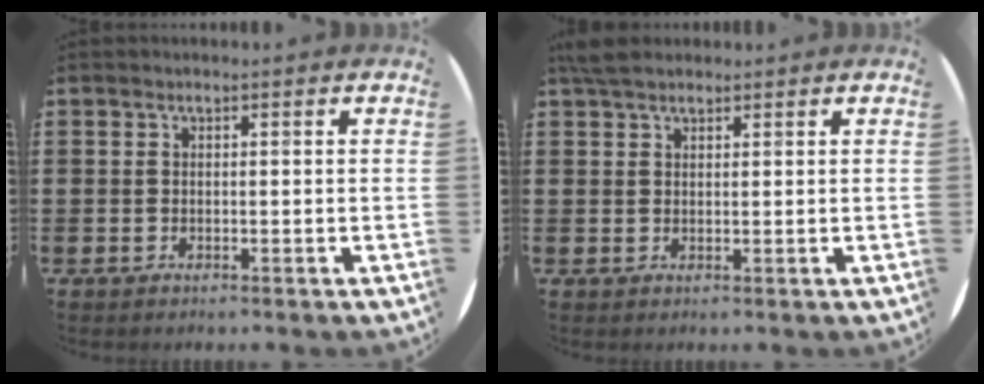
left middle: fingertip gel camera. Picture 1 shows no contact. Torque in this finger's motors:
{"motor_torque": [0.59, -0.53, 0.22, 0.08]}